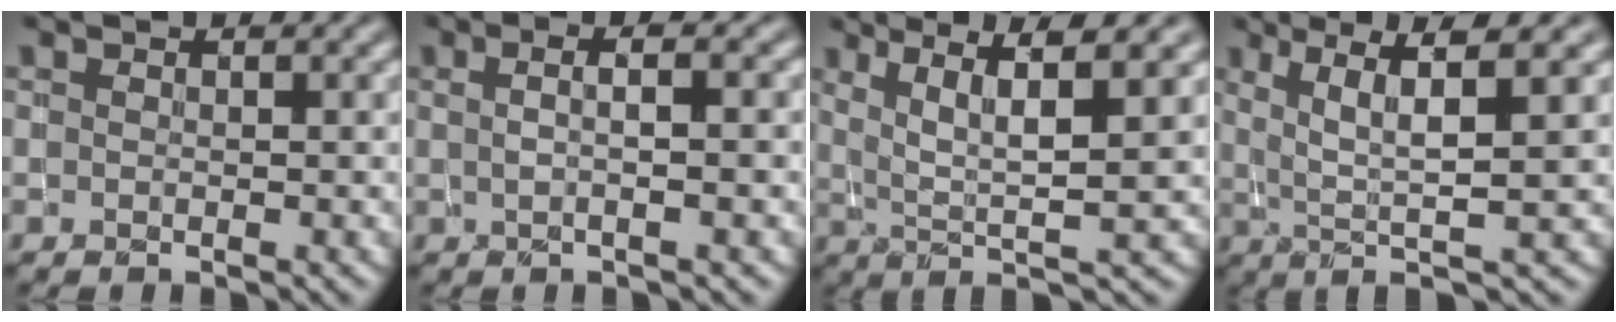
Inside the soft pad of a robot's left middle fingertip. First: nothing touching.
{"total": 4.2, "force": [0.8, 1.6, 3.8], "torque": [-0.045, 0.009, -0.005]}
{"total": 6.1, "force": [2.4, 1.0, 5.6], "torque": [-0.092, 0.003, 0.047]}
{"total": 5.8, "force": [1.6, 0.9, 5.5], "torque": [-0.094, 0.002, 0.031]}